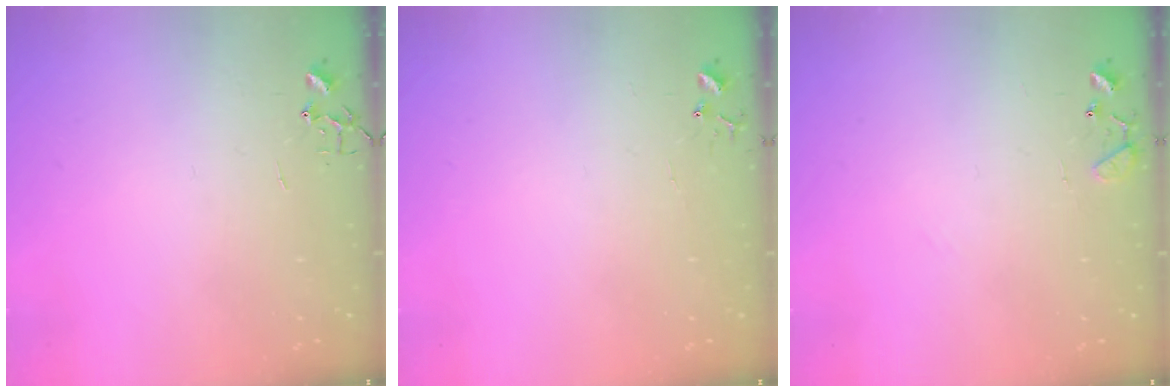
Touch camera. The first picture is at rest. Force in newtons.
{"total": 5.6, "press": 5.6, "slide": 0.4}
{"total": 8.4, "press": 8.4, "slide": 0.7}